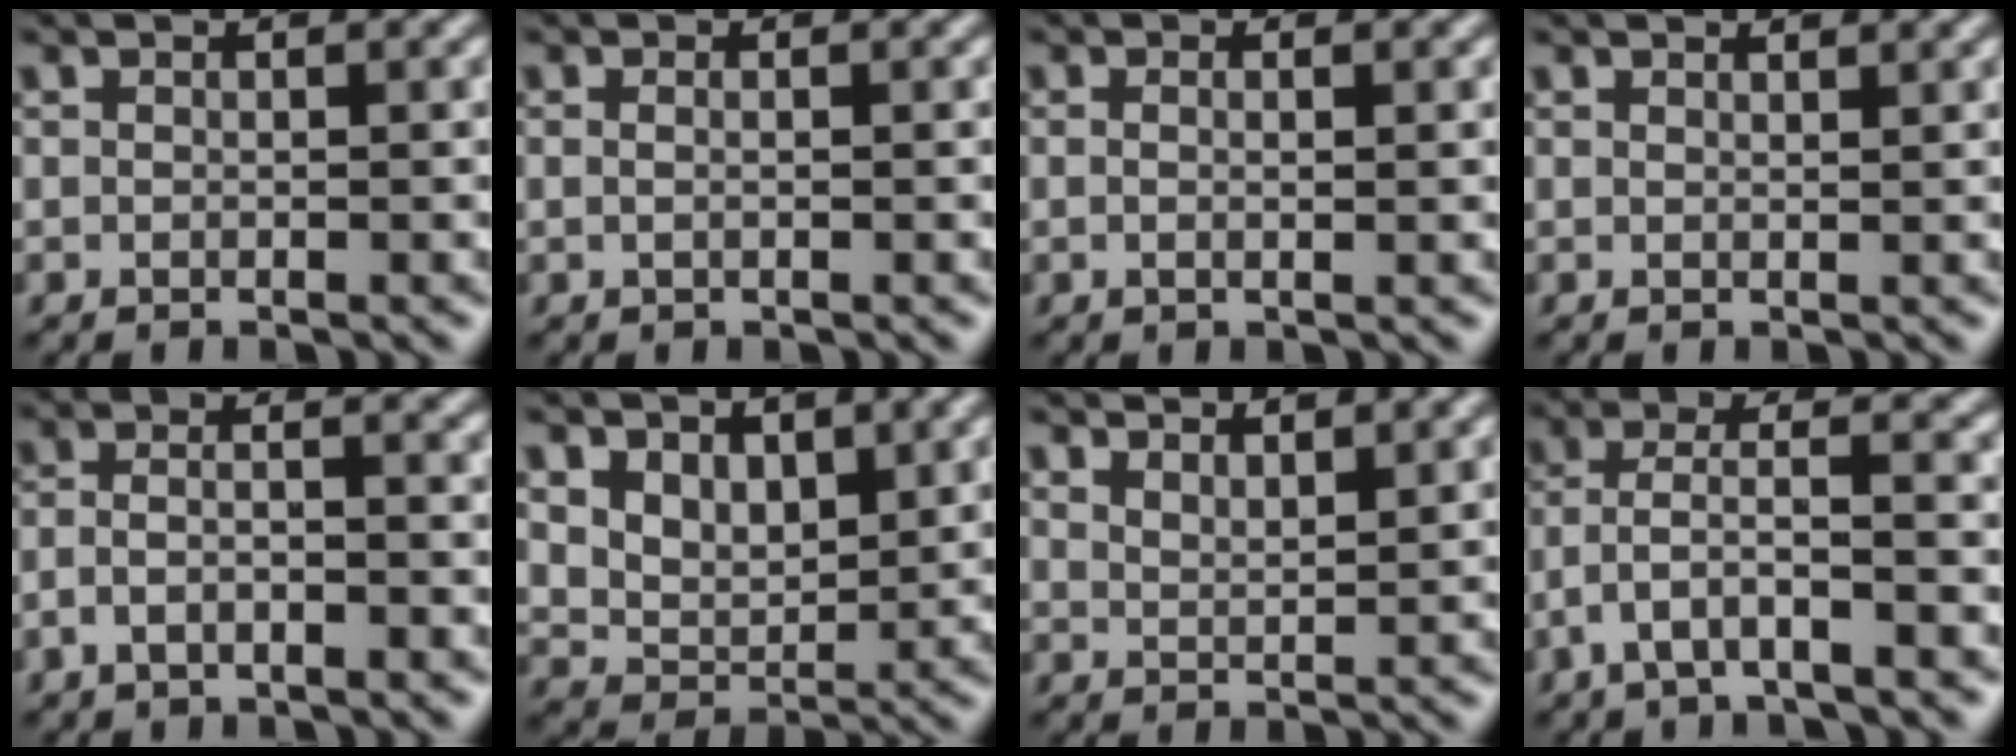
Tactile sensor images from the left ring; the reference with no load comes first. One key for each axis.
{"total": 0.8, "fx": 0.2, "fy": 0.4, "fz": 0.6, "tx": -0.006, "ty": -0.009, "tz": -0.001}
{"total": 1.2, "fx": 0.3, "fy": 0.4, "fz": 1.1, "tx": -0.011, "ty": -0.010, "tz": -0.005}
{"total": 1.2, "fx": 1.1, "fy": 0.1, "fz": 0.3, "tx": -0.006, "ty": -0.003, "tz": 0.015}
{"total": 3.1, "fx": -1.6, "fy": 1.0, "fz": 2.5, "tx": -0.053, "ty": 0.002, "tz": -0.032}
{"total": 3.9, "fx": 2.0, "fy": 2.6, "fz": 2.1, "tx": -0.052, "ty": -0.017, "tz": 0.034}
{"total": 3.4, "fx": 3.0, "fy": 0.8, "fz": 1.4, "tx": -0.008, "ty": 0.005, "tz": 0.041}
{"total": 4.5, "fx": -2.0, "fy": 1.1, "fz": 3.8, "tx": -0.083, "ty": 0.008, "tz": -0.040}